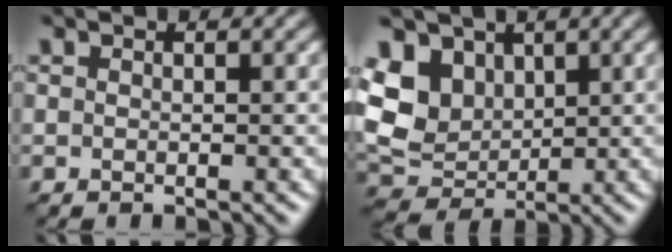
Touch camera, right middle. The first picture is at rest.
{"total": 6.7, "force": [1.7, 5.3, 3.8], "torque": [-0.093, 0.002, 0.020]}